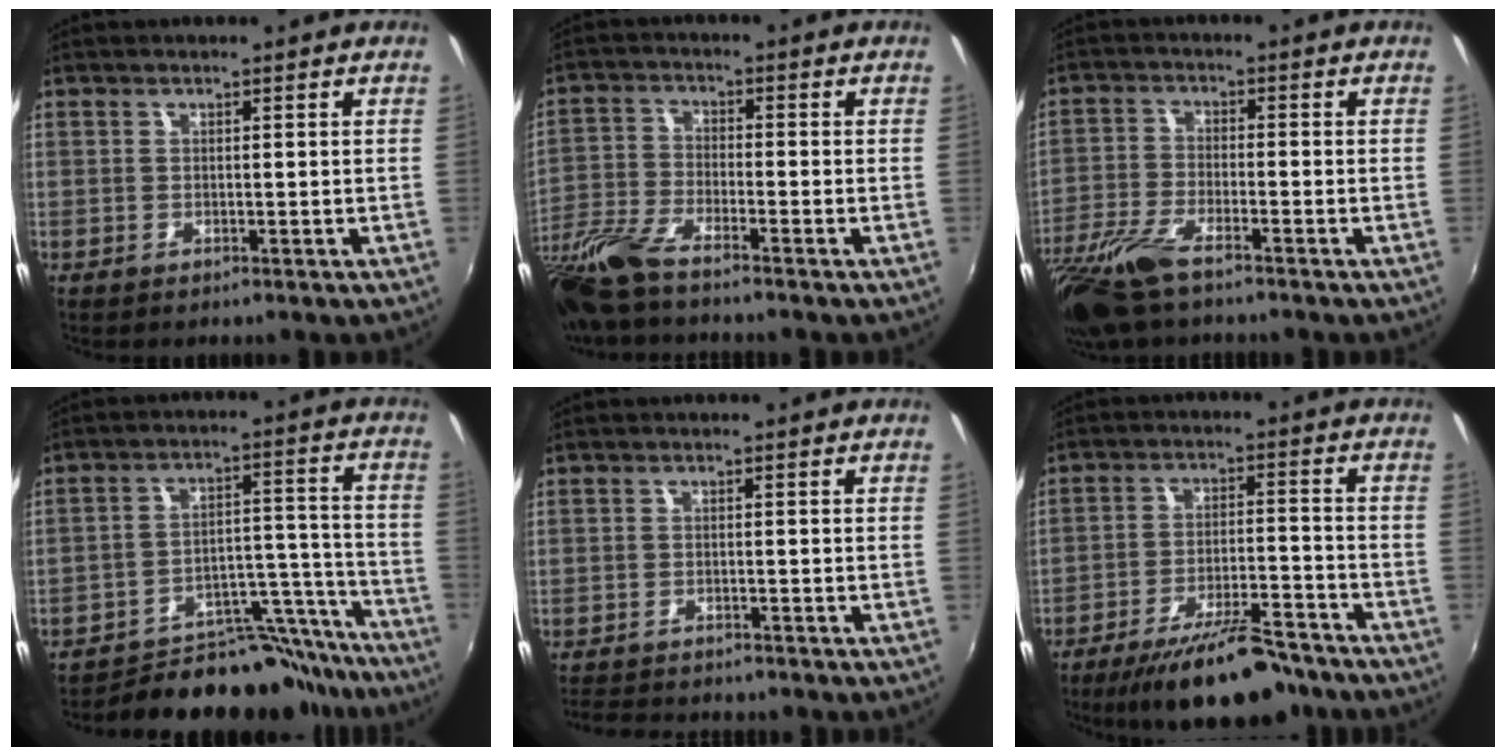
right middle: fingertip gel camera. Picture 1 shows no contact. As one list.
[{"total": 11.8, "force": [-9.4, 2.1, 6.8], "torque": [-0.161, -0.026, -0.193]}, {"total": 11.0, "force": [-8.2, 2.8, 6.7], "torque": [-0.160, -0.032, -0.163]}, {"total": 17.8, "force": [-16.5, 5.7, 3.3], "torque": [-0.037, 0.056, -0.226]}, {"total": 5.8, "force": [-5.5, 1.2, 1.7], "torque": [-0.050, -0.012, -0.089]}, {"total": 15.4, "force": [-12.4, 4.0, 8.2], "torque": [-0.156, -0.010, -0.190]}]